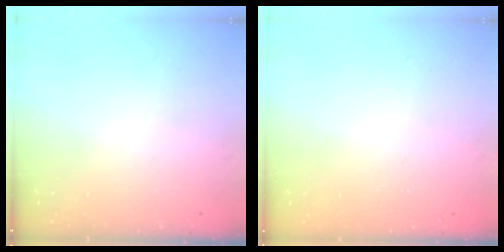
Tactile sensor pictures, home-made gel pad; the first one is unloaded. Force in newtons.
{"total": 0.0}